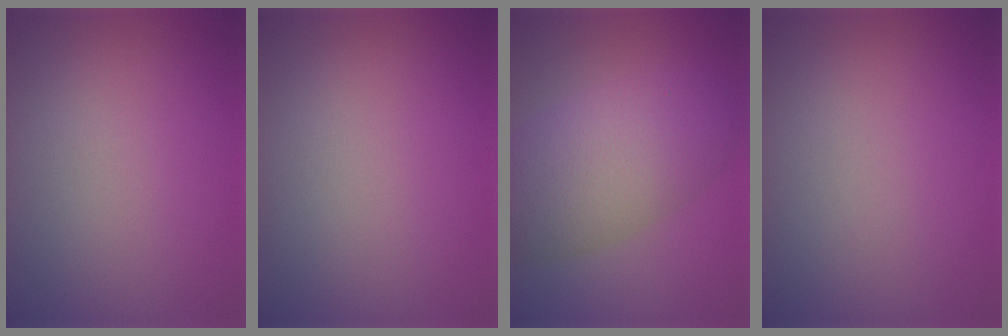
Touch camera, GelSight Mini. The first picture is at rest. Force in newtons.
{"total": 0.0}
{"total": 7.5, "press": 7.5, "slide": 0.3}
{"total": 0.0}